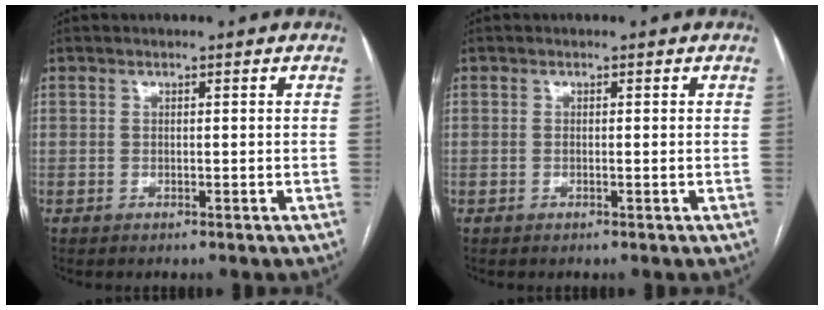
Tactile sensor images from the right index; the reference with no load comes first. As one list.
[{"total": 0.0}]